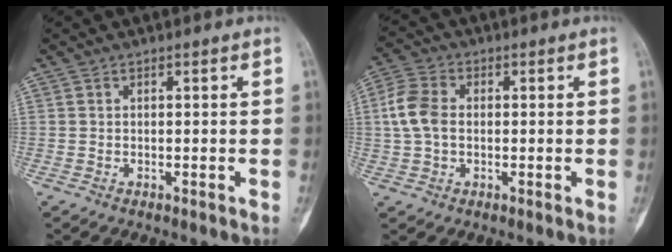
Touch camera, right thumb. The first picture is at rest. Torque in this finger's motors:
{"motor_torque": [-0.17, 0.07, 0.73, 0.02, 0.05]}